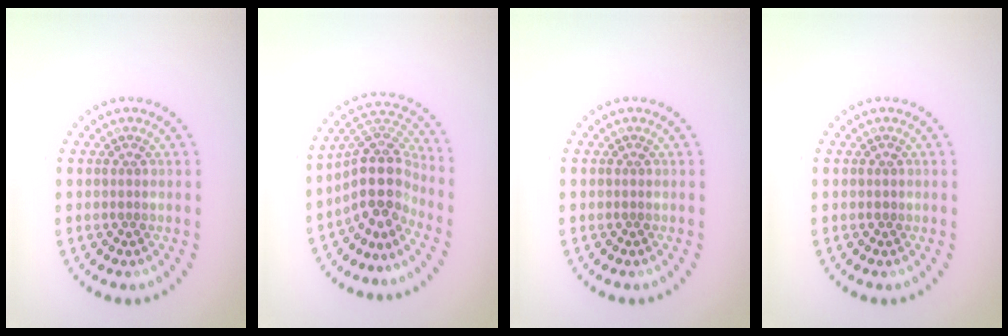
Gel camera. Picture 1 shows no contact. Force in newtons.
{"total": 5.0, "press": 3.9, "slide": 3.2}
{"total": 0.0}
{"total": 0.5, "press": 0.4, "slide": 0.4}